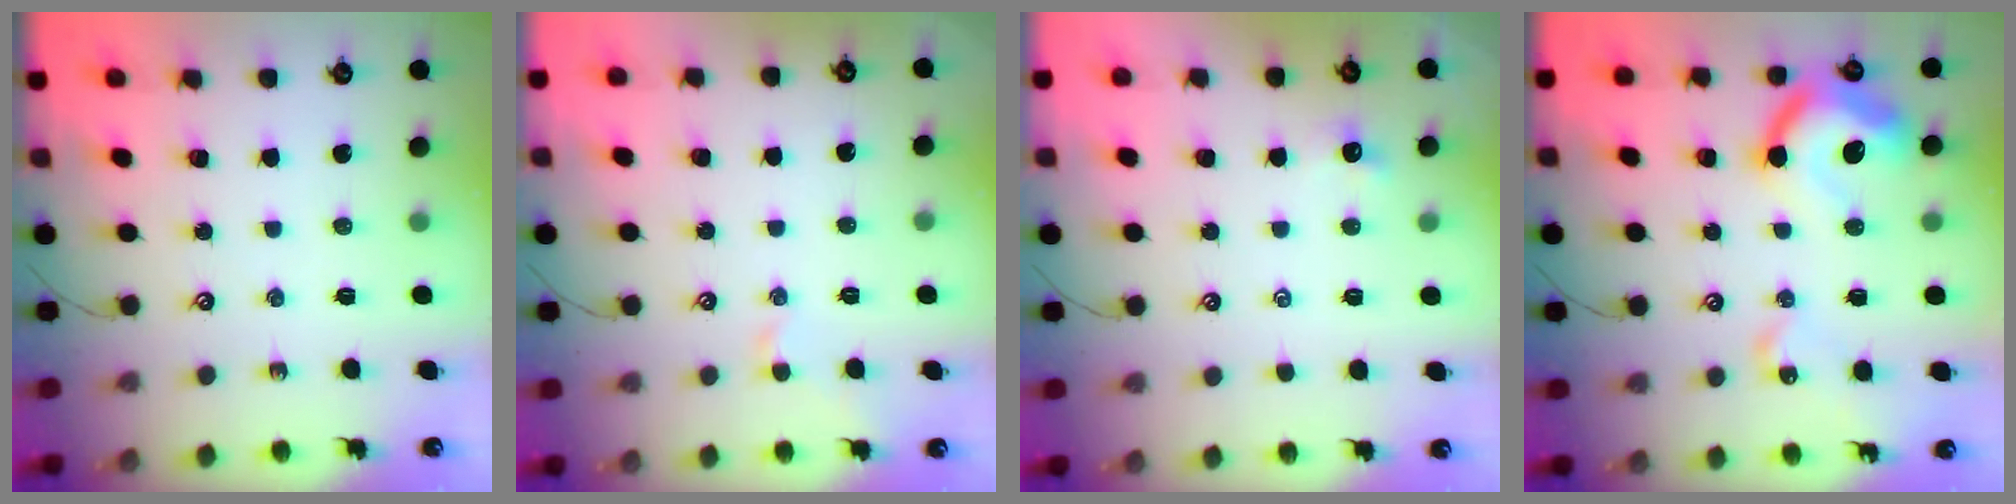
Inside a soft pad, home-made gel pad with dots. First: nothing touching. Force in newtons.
{"total": 0.5, "press": 0.4, "slide": 0.4}
{"total": 1.0, "press": 0.9, "slide": 0.4}
{"total": 16.8, "press": 16.7, "slide": 1.7}